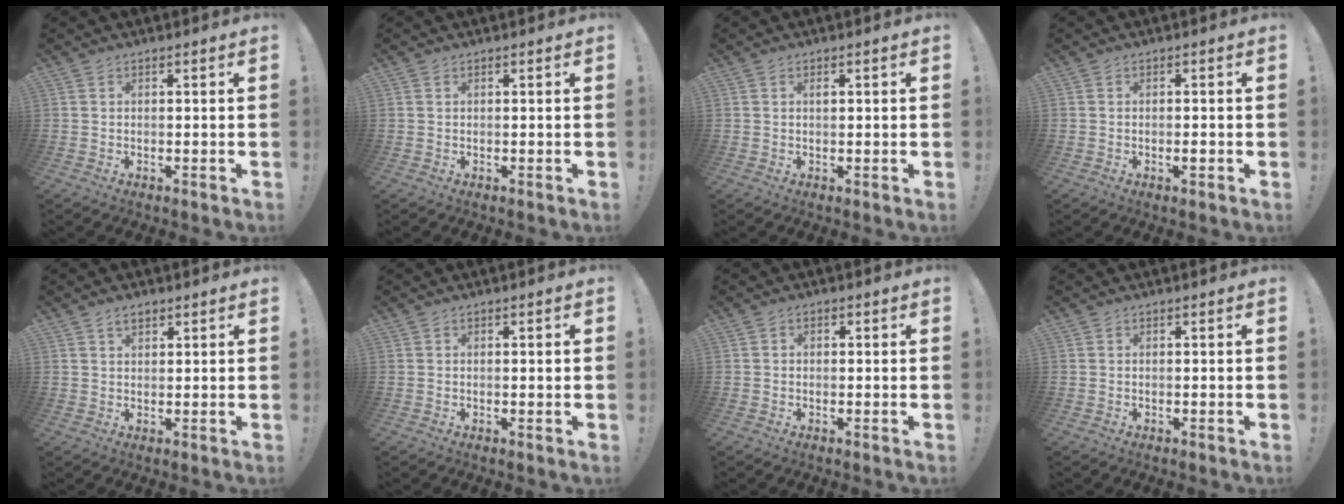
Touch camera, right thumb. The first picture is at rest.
{"total": 0.0}
{"total": 1.0, "force": [0.2, 0.2, 0.9], "torque": [-0.018, 0.003, 0.002]}
{"total": 1.6, "force": [-0.9, 0.3, 1.3], "torque": [-0.027, 0.005, -0.014]}
{"total": 2.7, "force": [1.8, 1.5, 1.4], "torque": [-0.021, -0.006, 0.031]}
{"total": 0.7, "force": [0.0, 0.0, 0.7], "torque": [-0.014, 0.002, -0.001]}
{"total": 1.2, "force": [-0.6, 0.9, 0.5], "torque": [-0.015, 0.009, -0.010]}
{"total": 0.0}